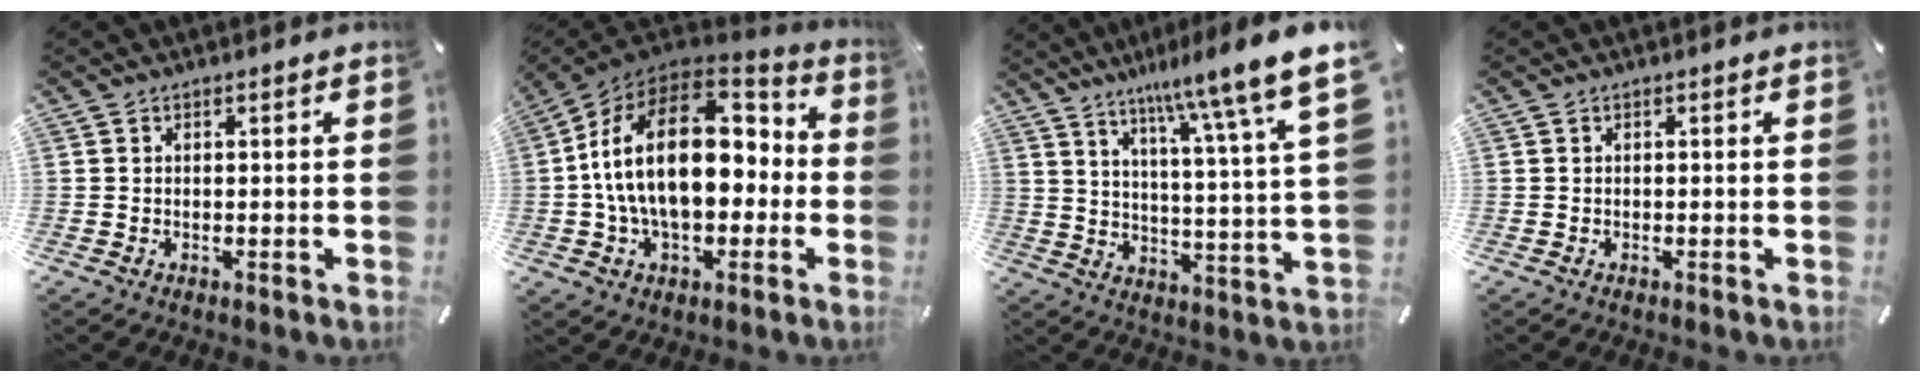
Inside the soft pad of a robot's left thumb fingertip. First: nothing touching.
{"total": 24.1, "force": [1.8, 15.2, 18.6], "torque": [-0.348, 0.005, 0.035]}
{"total": 13.3, "force": [9.8, 1.1, 9.0], "torque": [-0.145, -0.070, 0.155]}
{"total": 0.0}